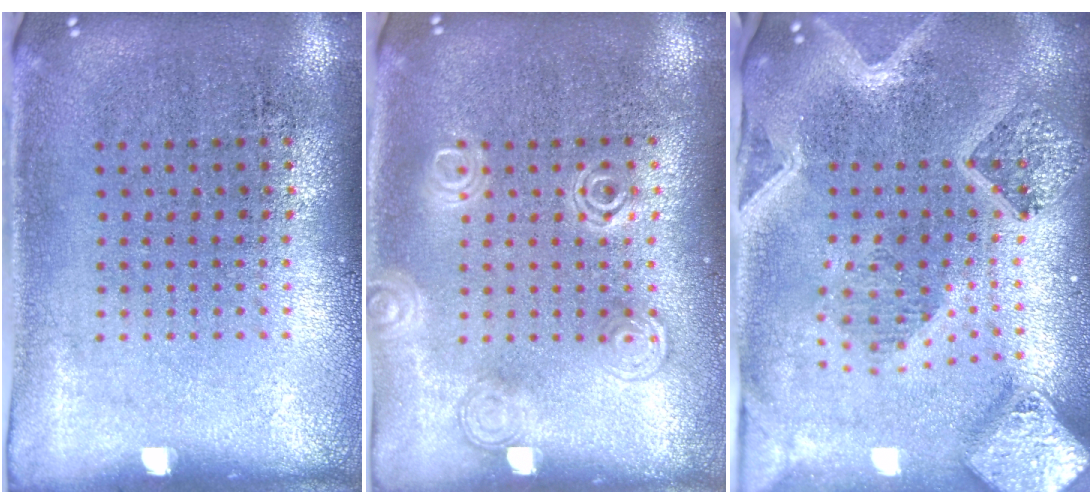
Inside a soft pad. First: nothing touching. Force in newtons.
{"total": 2.1, "press": 2.0, "slide": 0.3}
{"total": 3.9, "press": 3.1, "slide": 2.5}